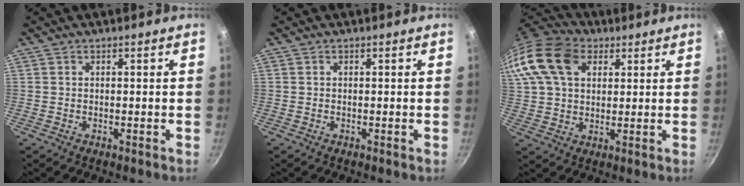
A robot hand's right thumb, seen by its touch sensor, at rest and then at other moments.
{"total": 0.0}
{"total": 20.6, "force": [7.9, 14.3, 12.5], "torque": [-0.273, 0.027, 0.135]}